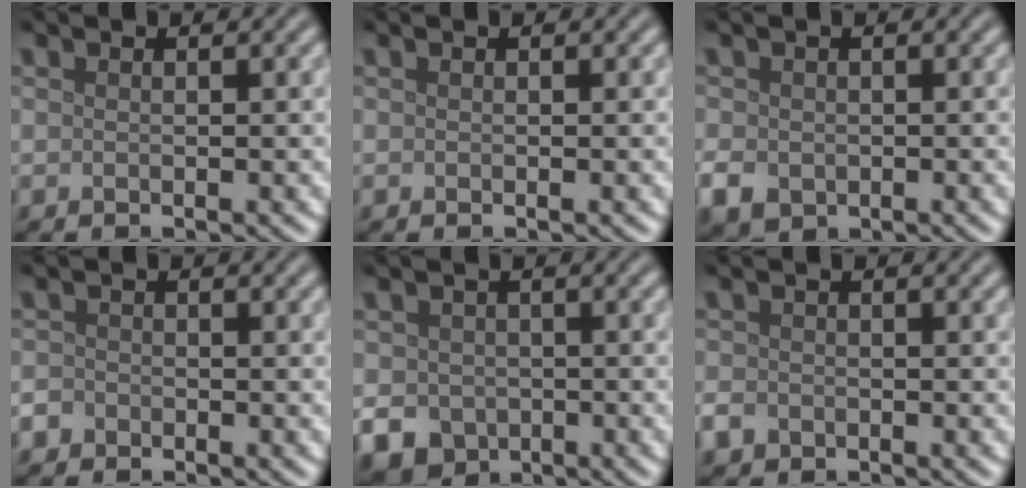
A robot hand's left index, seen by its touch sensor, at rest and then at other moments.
{"total": 0.0}
{"total": 2.6, "force": [-0.7, 2.2, 1.2], "torque": [-0.028, -0.008, -0.015]}
{"total": 1.3, "force": [-0.9, 1.0, 0.2], "torque": [-0.001, 0.002, -0.020]}
{"total": 7.3, "force": [-3.0, 6.2, 2.5], "torque": [-0.047, -0.036, -0.051]}
{"total": 1.7, "force": [-1.0, 1.3, 0.5], "torque": [-0.006, -0.003, -0.024]}